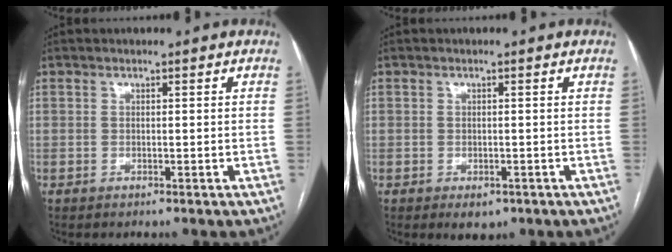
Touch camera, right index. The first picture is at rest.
{"total": 2.3, "force": [-1.1, 1.5, 1.2], "torque": [-0.008, 0.000, -0.005]}